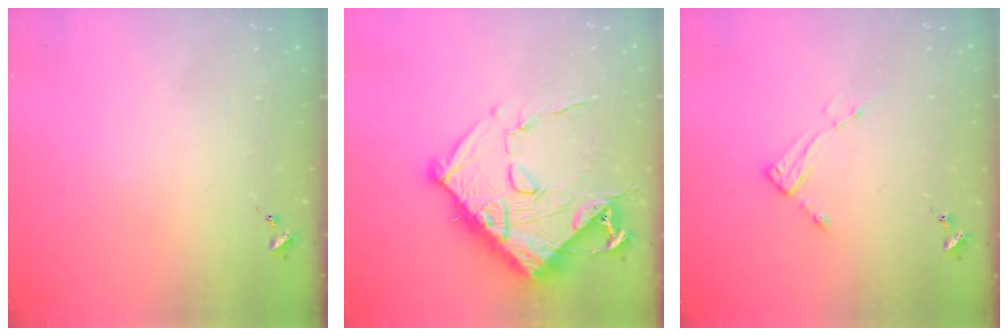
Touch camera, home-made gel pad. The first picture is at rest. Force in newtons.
{"total": 17.9, "press": 17.8, "slide": 2.0}
{"total": 4.4, "press": 4.4, "slide": 0.2}